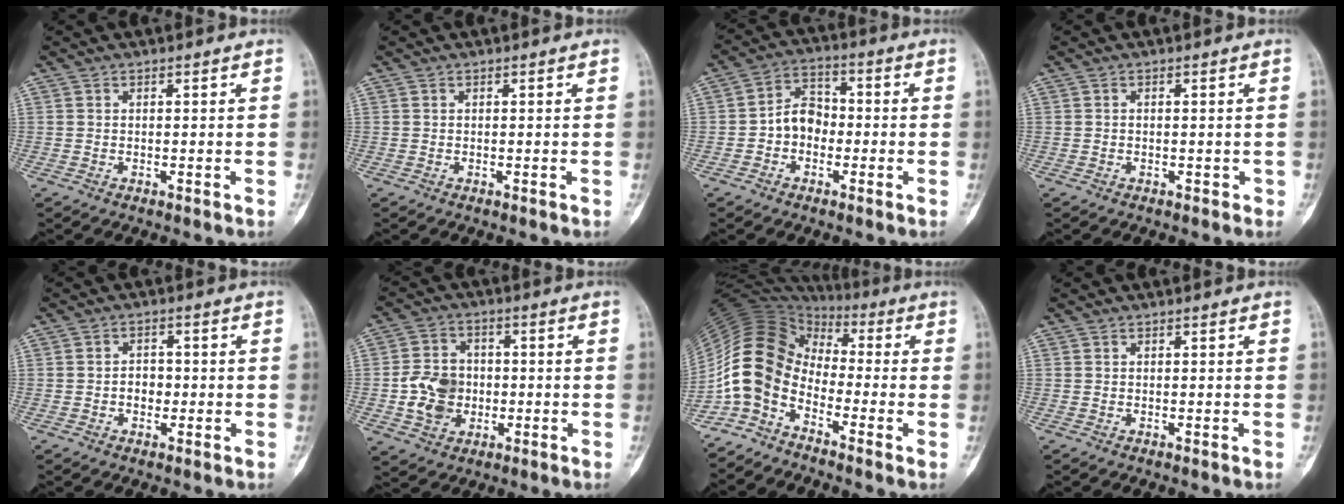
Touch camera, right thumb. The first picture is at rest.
{"total": 0.0}
{"total": 6.8, "force": [-1.4, 5.4, 4.0], "torque": [-0.043, 0.029, -0.039]}
{"total": 0.6, "force": [-0.2, 0.5, 0.3], "torque": [-0.004, 0.002, -0.002]}
{"total": 3.1, "force": [-0.6, 2.5, 1.8], "torque": [-0.012, 0.009, -0.012]}
{"total": 9.7, "force": [-1.4, 8.1, 5.3], "torque": [-0.074, 0.013, -0.024]}
{"total": 11.2, "force": [-4.9, 7.6, 6.6], "torque": [-0.120, 0.070, -0.115]}
{"total": 0.0}